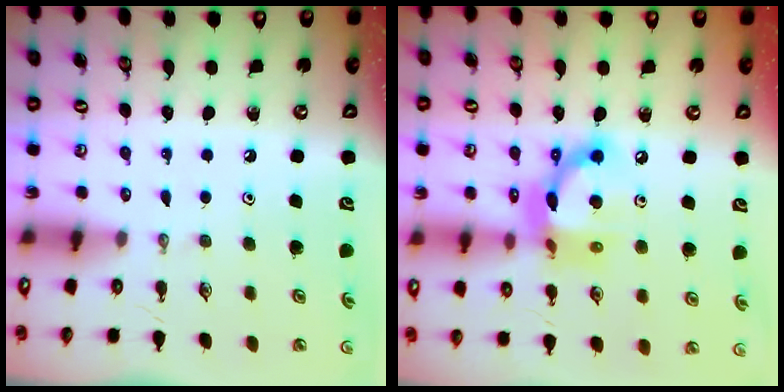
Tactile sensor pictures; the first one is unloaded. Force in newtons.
{"total": 13.4, "press": 13.3, "slide": 0.8}